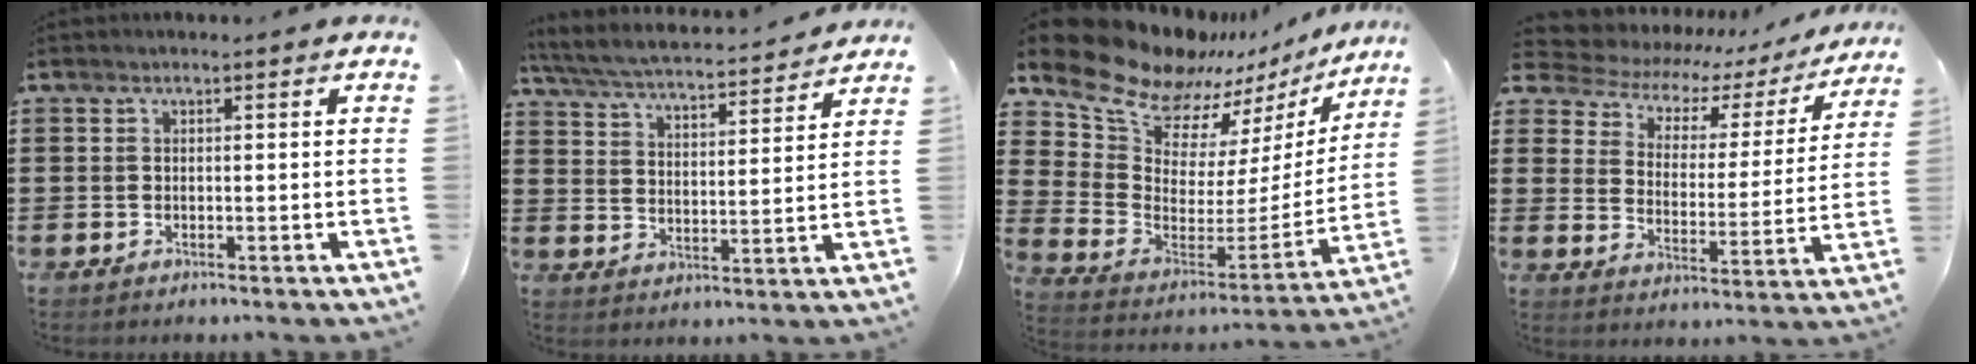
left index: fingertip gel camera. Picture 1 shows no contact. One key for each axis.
{"total": 4.8, "fx": 4.6, "fy": 0.1, "fz": 1.5, "tx": -0.052, "ty": -0.030, "tz": 0.071}
{"total": 13.8, "fx": 12.0, "fy": 5.3, "fz": 4.6, "tx": -0.144, "ty": -0.079, "tz": 0.215}
{"total": 4.6, "fx": 3.1, "fy": 2.8, "fz": 1.8, "tx": -0.056, "ty": -0.023, "tz": 0.048}